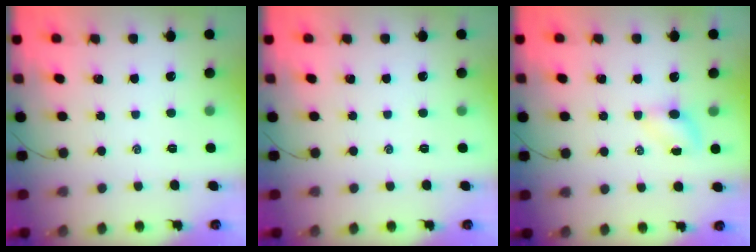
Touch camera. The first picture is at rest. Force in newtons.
{"total": 0.0}
{"total": 3.9, "press": 3.8, "slide": 1.0}